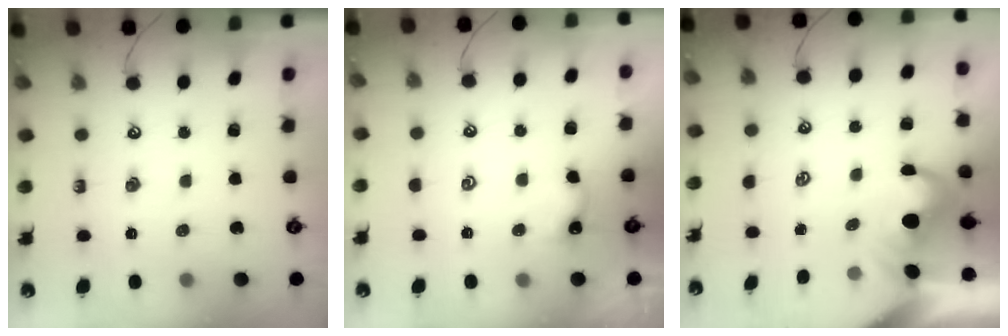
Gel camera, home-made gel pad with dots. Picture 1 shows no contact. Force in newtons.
{"total": 1.0, "press": 1.0, "slide": 0.2}
{"total": 3.0, "press": 2.8, "slide": 1.0}